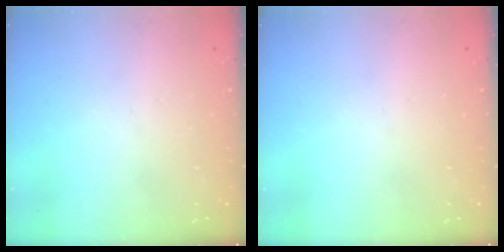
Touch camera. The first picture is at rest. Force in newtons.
{"total": 0.0}